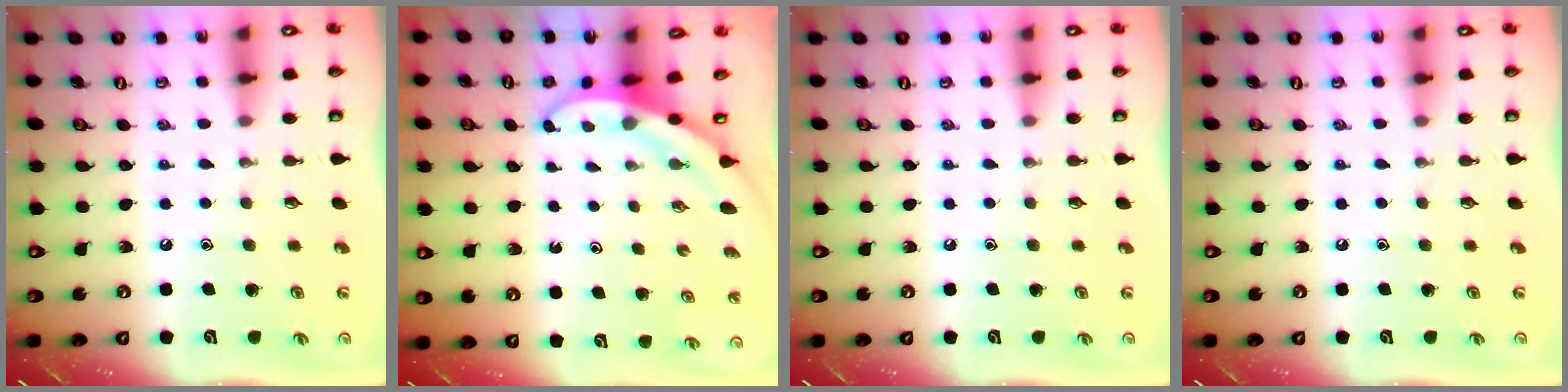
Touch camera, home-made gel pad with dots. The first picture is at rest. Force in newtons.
{"total": 3.4, "press": 3.4, "slide": 0.2}
{"total": 0.0}
{"total": 0.0}